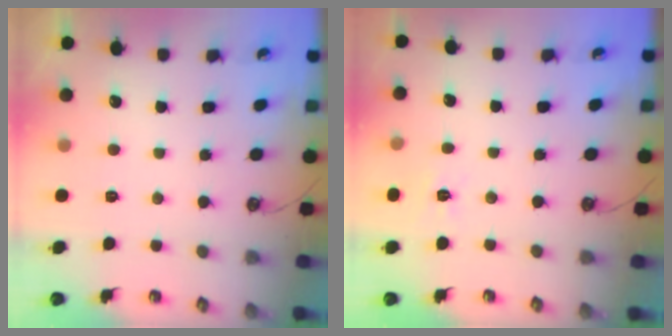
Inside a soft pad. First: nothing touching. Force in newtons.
{"total": 3.5, "press": 3.4, "slide": 0.6}